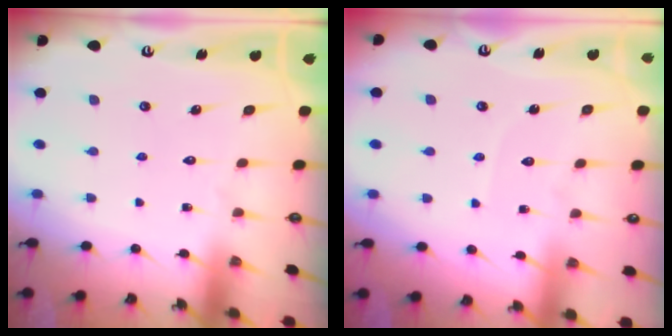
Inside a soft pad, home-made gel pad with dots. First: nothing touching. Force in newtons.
{"total": 3.0, "press": 3.0, "slide": 0.3}